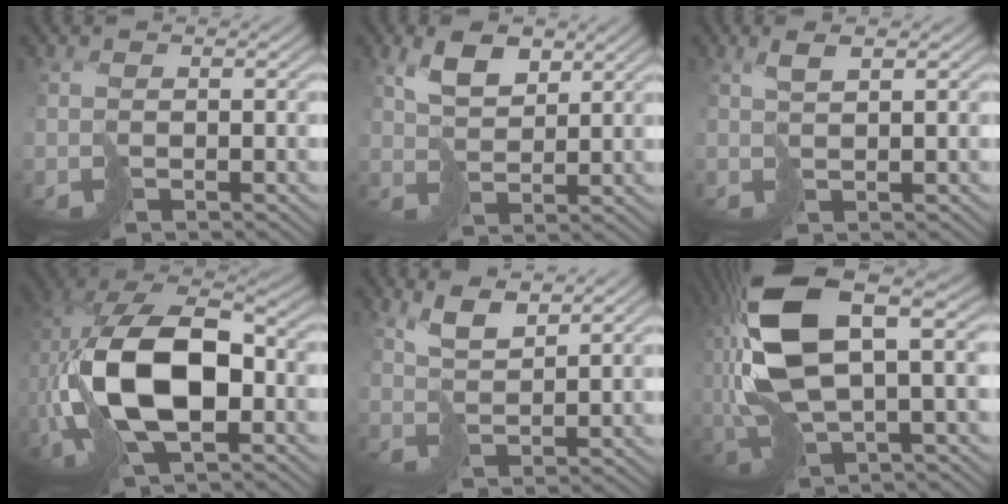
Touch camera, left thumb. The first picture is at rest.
{"total": 4.9, "force": [2.8, 2.5, 3.2], "torque": [-0.069, 0.000, 0.052]}
{"total": 2.5, "force": [1.3, 0.5, 2.1], "torque": [-0.043, 0.006, 0.024]}
{"total": 17.0, "force": [-2.6, 9.3, 14.0], "torque": [-0.313, -0.008, -0.048]}
{"total": 4.4, "force": [3.1, 1.3, 2.8], "torque": [-0.069, 0.002, 0.063]}
{"total": 14.8, "force": [2.3, 5.8, 13.4], "torque": [-0.307, 0.002, 0.049]}